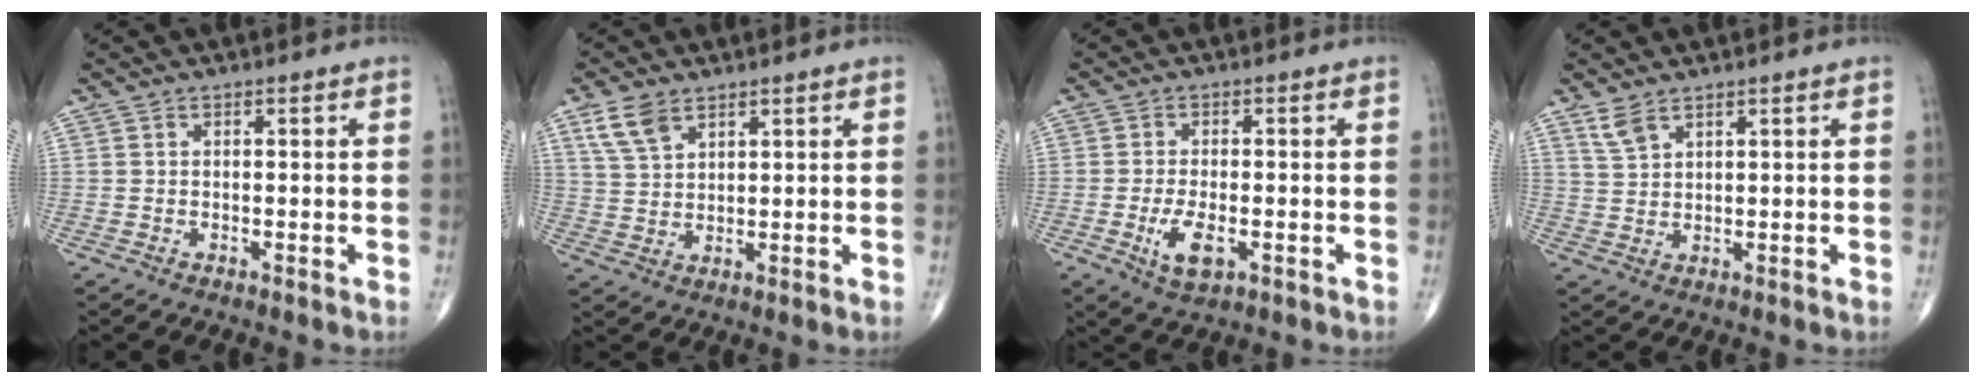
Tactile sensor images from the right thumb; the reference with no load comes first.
{"total": 6.0, "force": [3.7, 3.3, 3.4], "torque": [-0.062, -0.012, 0.080]}
{"total": 5.8, "force": [-1.7, 2.7, 4.9], "torque": [-0.089, -0.003, -0.027]}
{"total": 3.3, "force": [2.5, 1.3, 1.7], "torque": [-0.037, -0.006, 0.058]}